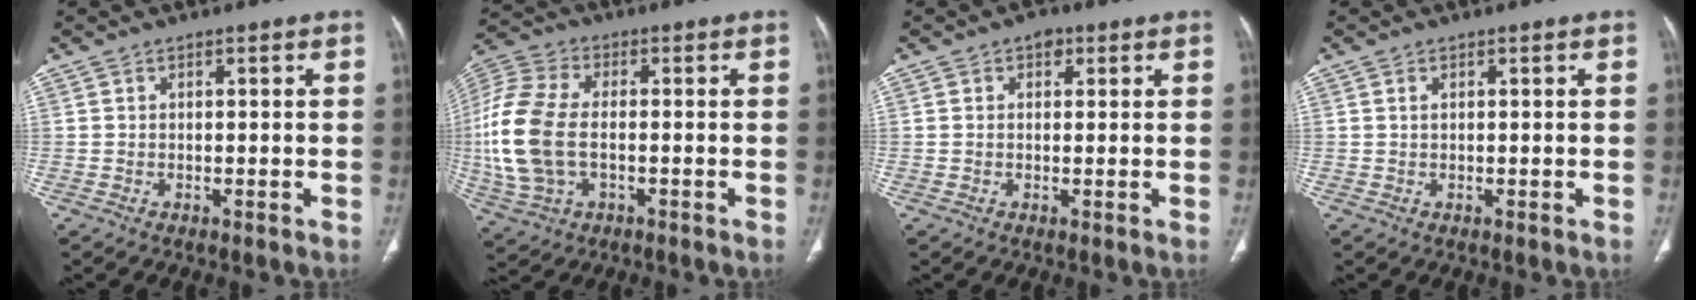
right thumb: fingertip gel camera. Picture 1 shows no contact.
{"total": 16.4, "force": [-1.4, 9.8, 13.1], "torque": [-0.308, 0.010, -0.023]}
{"total": 2.4, "force": [1.0, 1.8, 1.3], "torque": [-0.008, 0.000, 0.011]}
{"total": 0.6, "force": [0.3, 0.4, 0.5], "torque": [-0.012, 0.002, 0.005]}